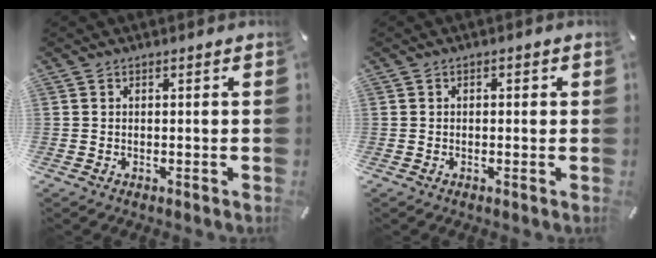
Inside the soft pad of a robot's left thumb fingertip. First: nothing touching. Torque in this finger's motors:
{"motor_torque": [-0.06, -0.43, -0.15, 0.19, -0.04]}